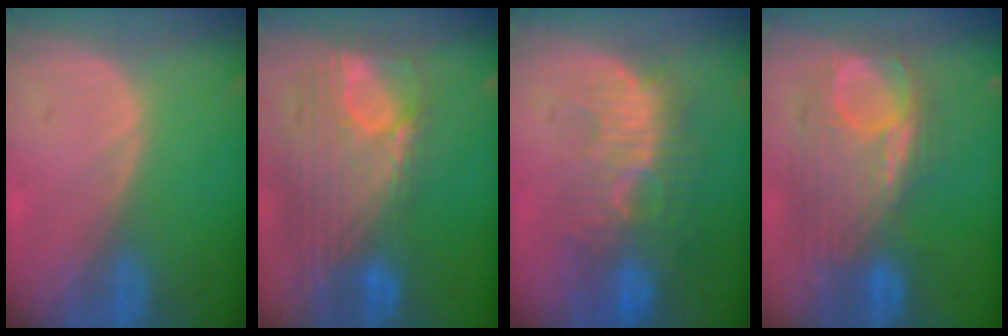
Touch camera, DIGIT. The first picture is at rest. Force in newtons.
{"total": 12.3, "press": 10.4, "slide": 6.5}
{"total": 10.7, "press": 9.4, "slide": 5.0}
{"total": 9.9, "press": 9.6, "slide": 2.5}